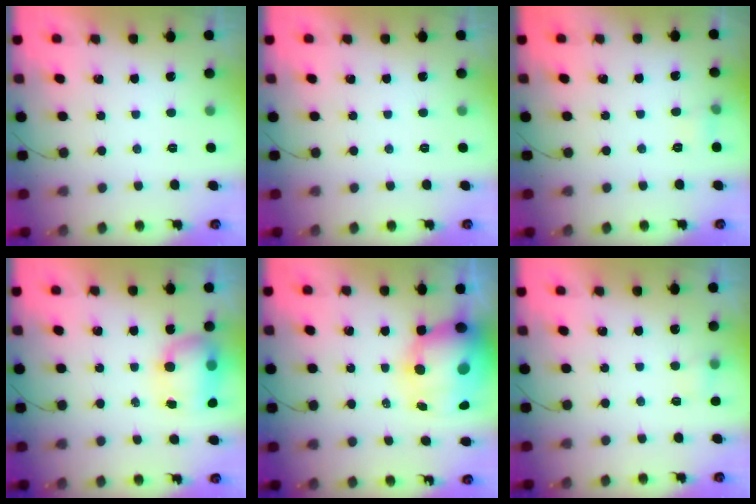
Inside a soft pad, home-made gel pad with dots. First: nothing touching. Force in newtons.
{"total": 0.0}
{"total": 5.1, "press": 4.0, "slide": 3.1}
{"total": 11.7, "press": 9.3, "slide": 7.1}
{"total": 15.1, "press": 14.6, "slide": 3.7}
{"total": 2.6, "press": 2.5, "slide": 0.7}